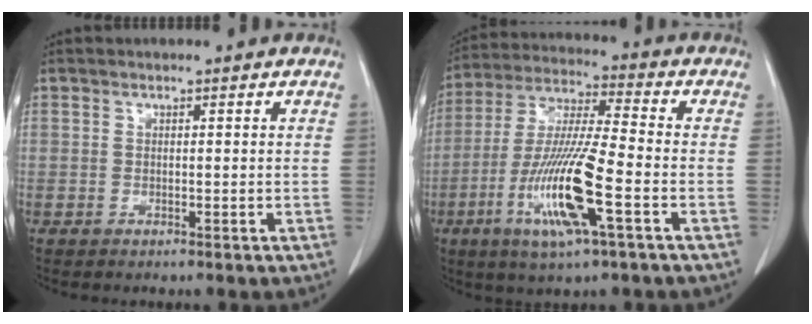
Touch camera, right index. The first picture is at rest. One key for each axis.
{"total": 14.9, "fx": -5.2, "fy": 0.8, "fz": 13.9, "tx": -0.284, "ty": -0.017, "tz": -0.099}